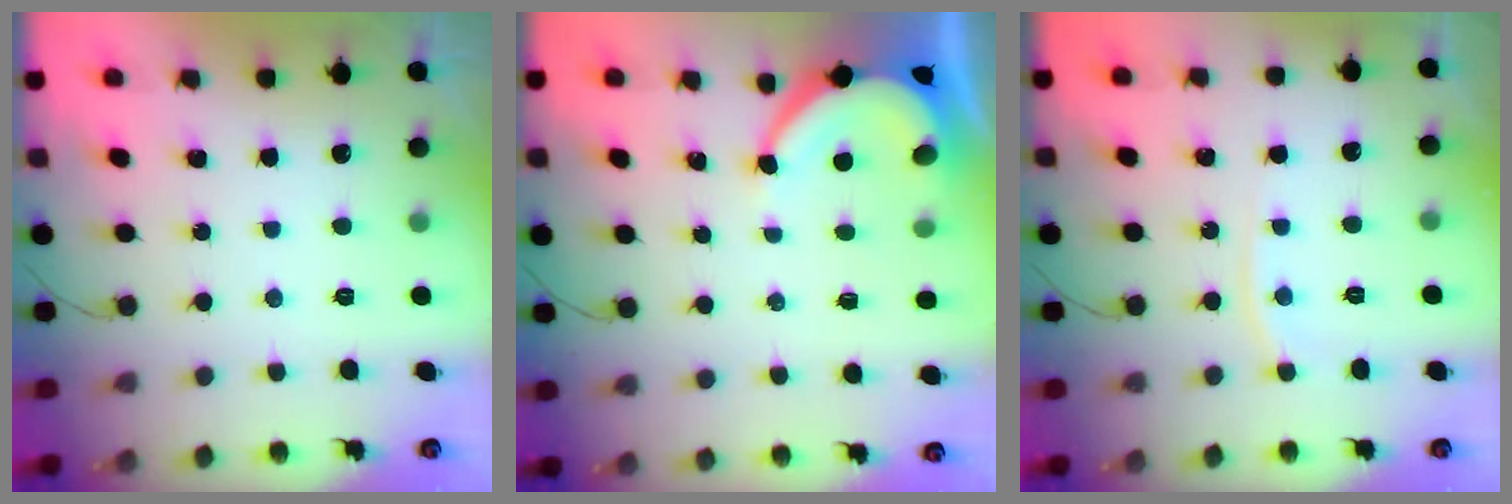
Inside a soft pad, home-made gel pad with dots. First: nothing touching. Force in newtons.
{"total": 6.5, "press": 6.4, "slide": 0.9}
{"total": 4.3, "press": 4.3, "slide": 0.2}